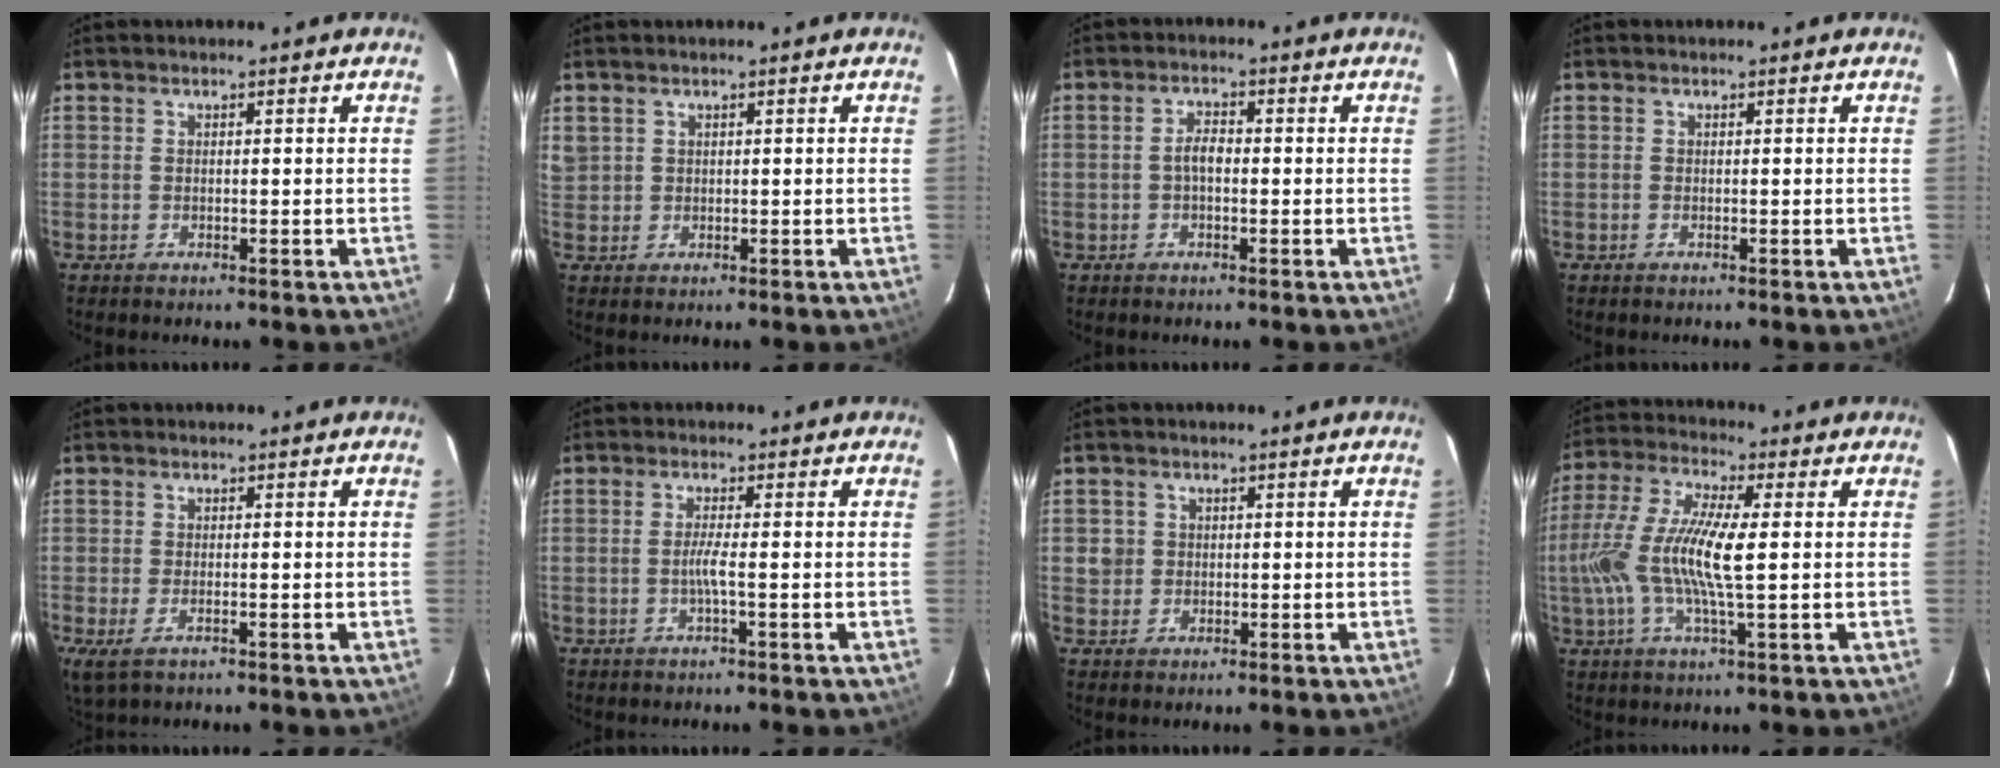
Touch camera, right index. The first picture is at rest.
{"total": 2.7, "force": [1.2, 2.4, 0.3], "torque": [0.003, 0.005, 0.028]}
{"total": 2.6, "force": [-0.5, 1.4, 2.2], "torque": [-0.043, 0.005, -0.007]}
{"total": 0.0}
{"total": 4.6, "force": [-2.3, 1.9, 3.5], "torque": [-0.073, -0.018, -0.035]}
{"total": 2.2, "force": [-0.7, -0.5, 2.1], "torque": [-0.038, -0.006, -0.015]}
{"total": 2.7, "force": [0.1, 2.7, 0.2], "torque": [0.002, 0.004, 0.001]}
{"total": 14.7, "force": [-0.4, 2.6, 14.5], "torque": [-0.280, 0.001, -0.015]}